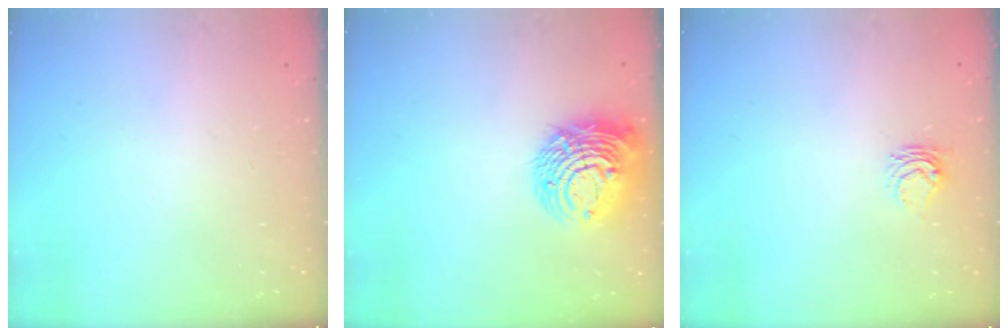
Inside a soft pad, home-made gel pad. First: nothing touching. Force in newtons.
{"total": 13.0, "press": 12.9, "slide": 1.3}
{"total": 5.7, "press": 5.7, "slide": 0.6}